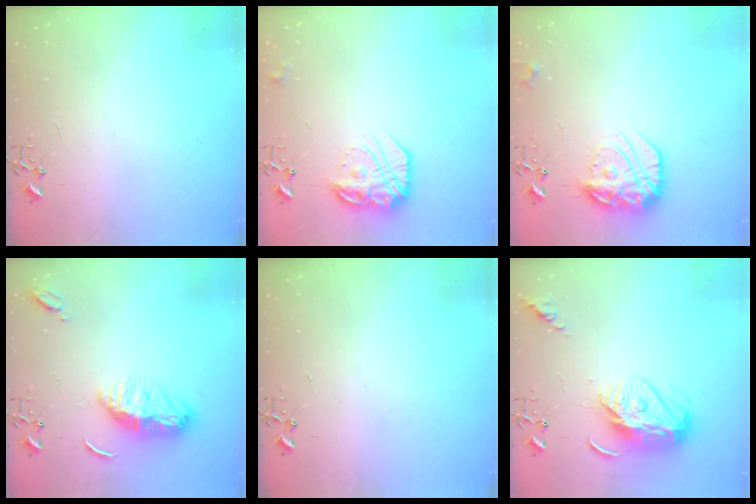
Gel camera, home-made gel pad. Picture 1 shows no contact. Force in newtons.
{"total": 17.3, "press": 17.2, "slide": 1.2}
{"total": 17.3, "press": 17.3, "slide": 1.3}
{"total": 11.1, "press": 11.0, "slide": 1.0}
{"total": 0.0}
{"total": 12.3, "press": 12.2, "slide": 1.1}